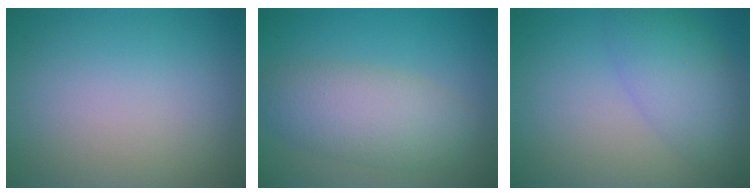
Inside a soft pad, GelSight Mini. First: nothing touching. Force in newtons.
{"total": 5.2, "press": 5.2, "slide": 0.1}
{"total": 4.5, "press": 4.5, "slide": 0.2}